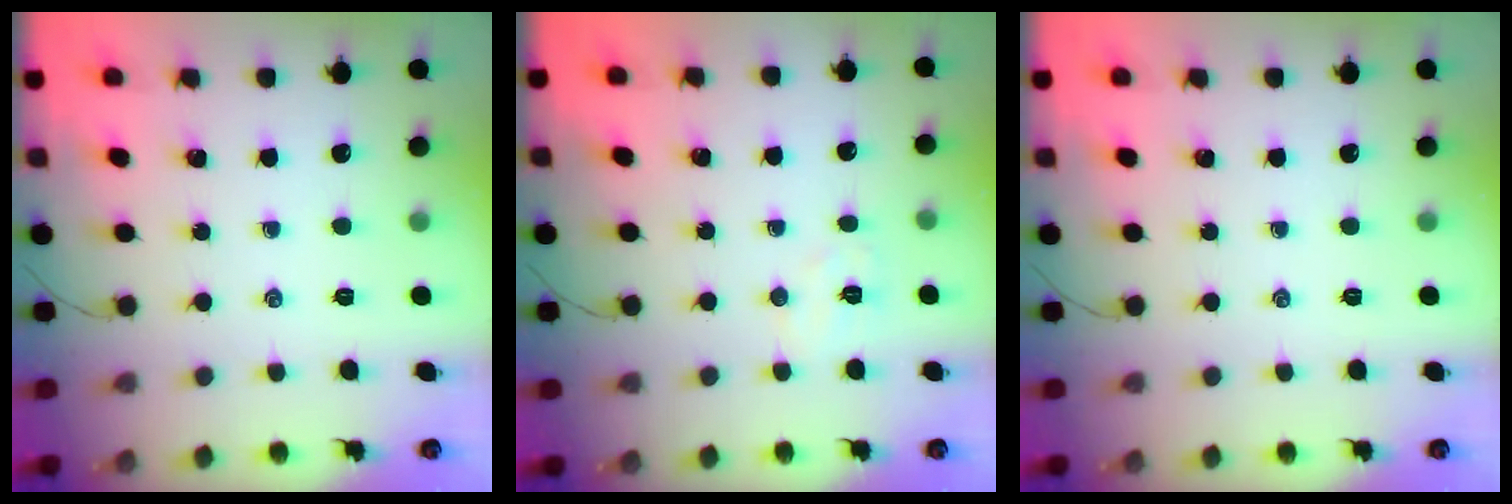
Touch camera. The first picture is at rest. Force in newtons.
{"total": 4.3, "press": 4.1, "slide": 1.0}
{"total": 0.0}